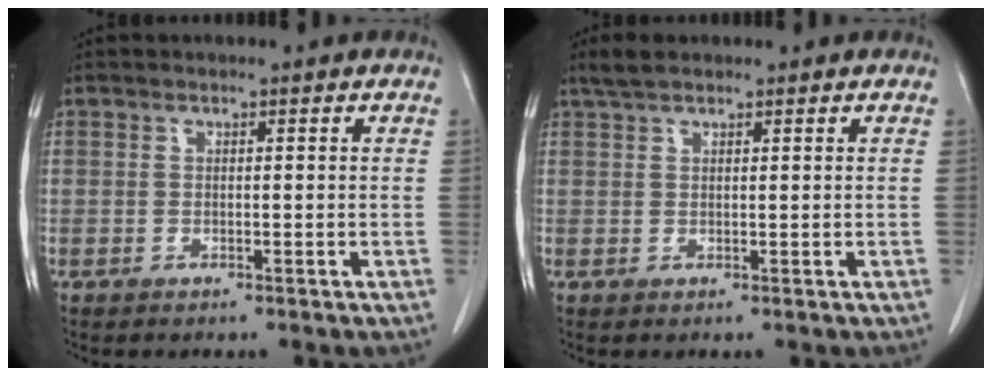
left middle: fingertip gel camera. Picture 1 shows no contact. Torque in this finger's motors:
{"motor_torque": [0.26, -0.26, -0.02, 0.00]}